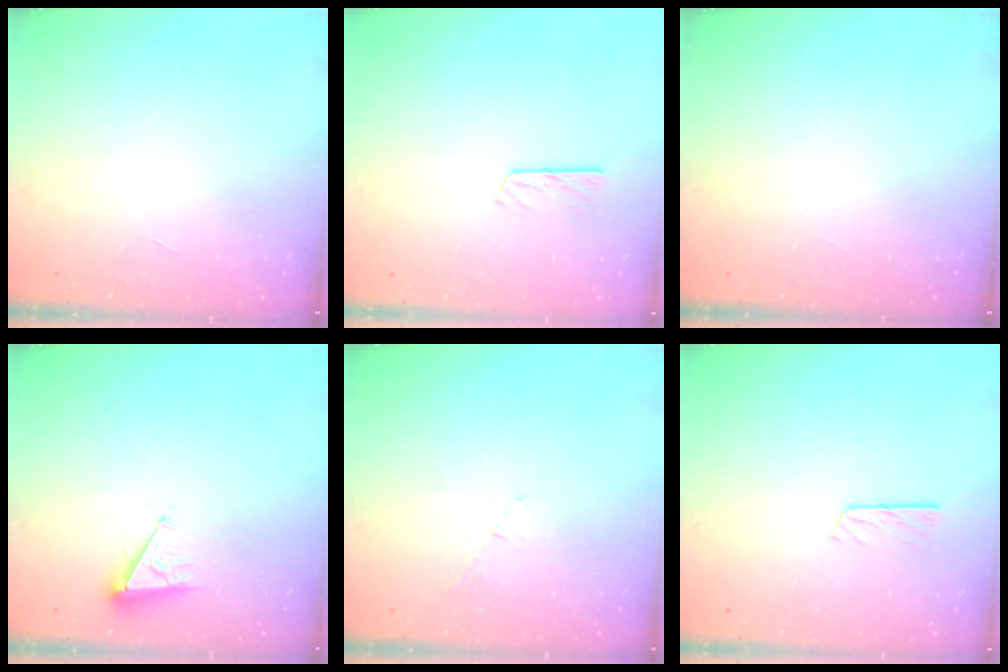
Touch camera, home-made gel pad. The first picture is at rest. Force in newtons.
{"total": 4.5, "press": 4.5, "slide": 0.4}
{"total": 0.0}
{"total": 5.4, "press": 5.3, "slide": 0.6}
{"total": 3.3, "press": 3.3, "slide": 0.4}
{"total": 4.5, "press": 4.5, "slide": 0.4}